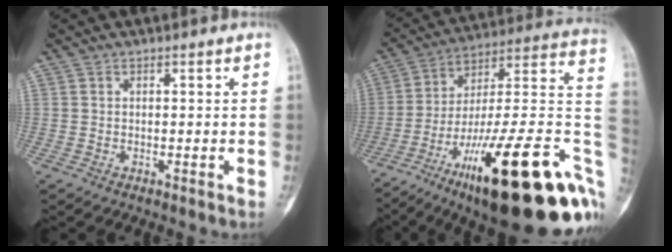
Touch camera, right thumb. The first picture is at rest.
{"total": 34.8, "force": [-12.2, 9.5, 31.2], "torque": [-0.371, 0.065, -0.188]}